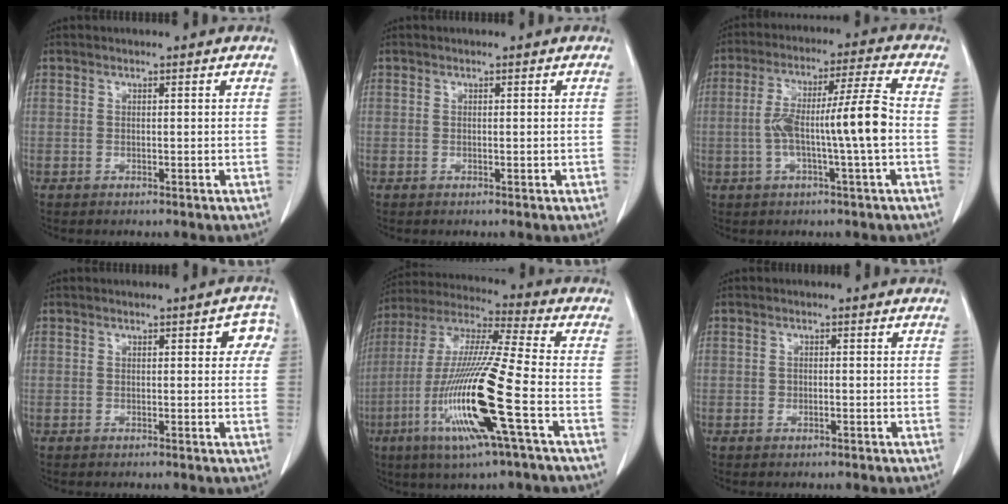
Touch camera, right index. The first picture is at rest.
{"total": 0.7, "force": [-0.2, 0.1, 0.7], "torque": [-0.011, -0.002, 0.001]}
{"total": 11.0, "force": [-1.5, -0.2, 10.9], "torque": [-0.200, 0.019, -0.031]}
{"total": 3.6, "force": [1.1, 1.6, 3.0], "torque": [-0.019, 0.011, 0.005]}
{"total": 18.6, "force": [-6.1, -0.2, 17.6], "torque": [-0.370, -0.025, -0.125]}
{"total": 0.8, "force": [-0.2, 0.4, 0.6], "torque": [-0.013, 0.000, -0.004]}